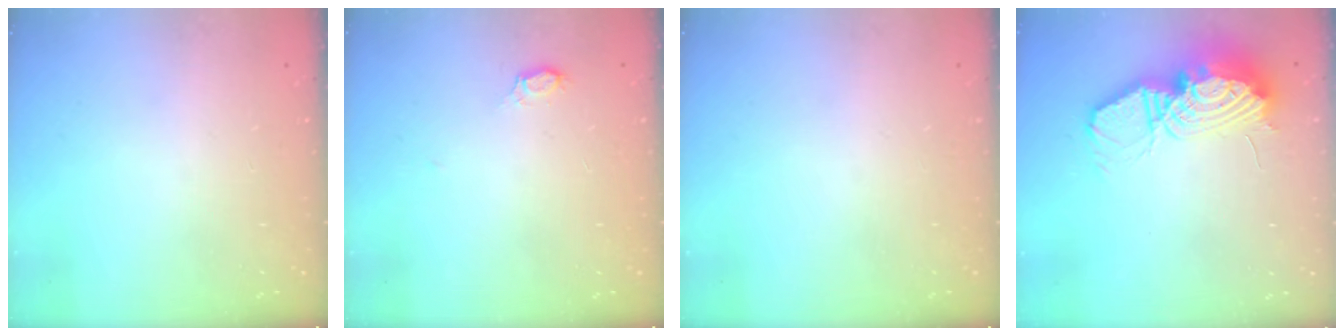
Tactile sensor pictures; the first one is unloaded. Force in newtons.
{"total": 2.6, "press": 2.6, "slide": 0.2}
{"total": 0.0}
{"total": 16.7, "press": 16.6, "slide": 1.5}